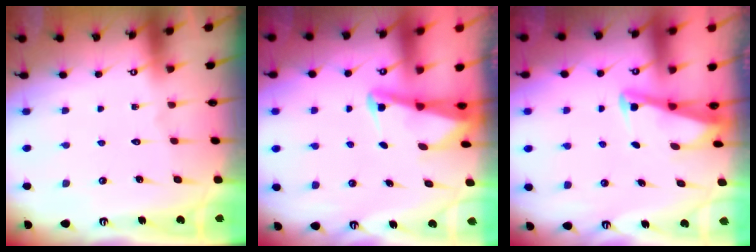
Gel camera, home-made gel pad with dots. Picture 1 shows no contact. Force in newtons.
{"total": 2.5, "press": 2.5, "slide": 0.4}
{"total": 2.8, "press": 2.8, "slide": 0.3}